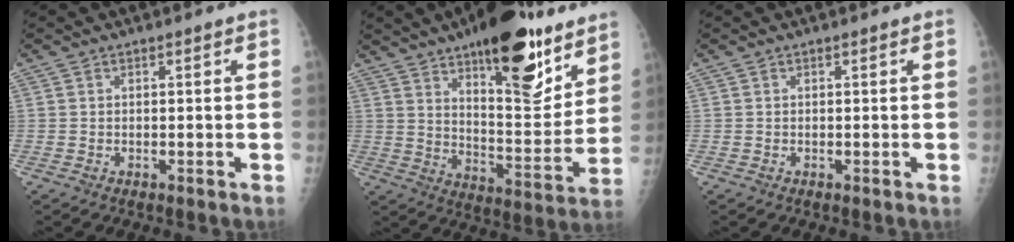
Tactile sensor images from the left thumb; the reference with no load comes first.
{"total": 23.2, "force": [14.3, 8.6, 16.2], "torque": [-0.190, -0.072, 0.218]}
{"total": 0.0}